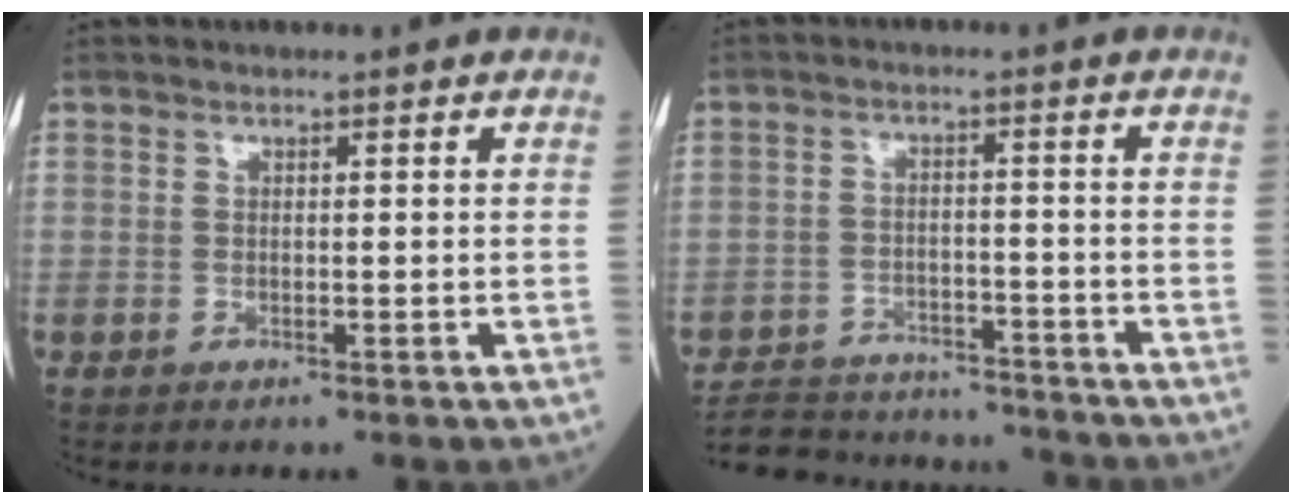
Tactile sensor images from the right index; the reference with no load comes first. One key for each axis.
{"total": 14.0, "fx": -13.1, "fy": 3.7, "fz": 3.3, "tx": -0.062, "ty": 0.016, "tz": -0.189}